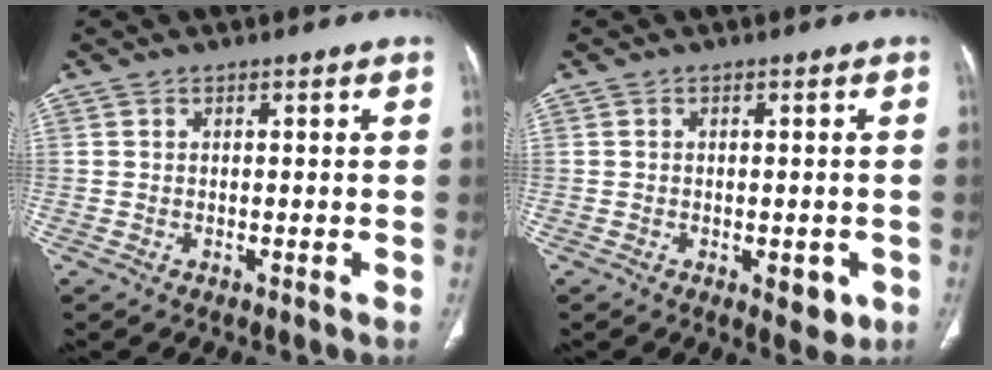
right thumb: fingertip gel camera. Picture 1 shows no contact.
{"total": 4.3, "force": [-1.4, 2.2, 3.4], "torque": [-0.025, -0.003, -0.011]}